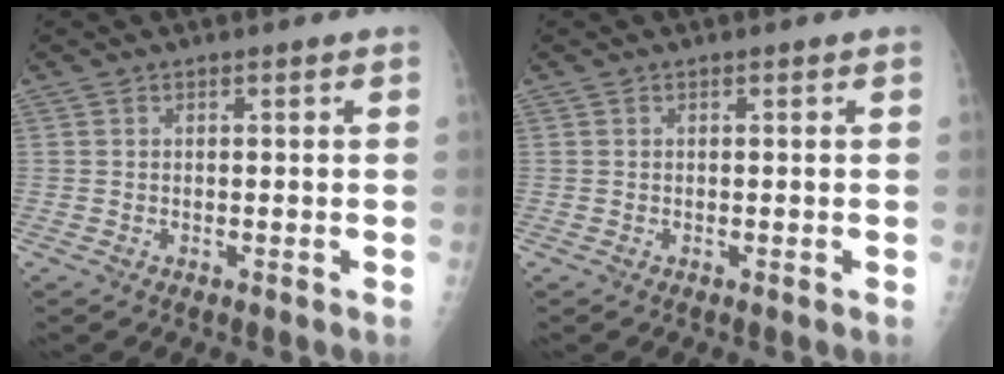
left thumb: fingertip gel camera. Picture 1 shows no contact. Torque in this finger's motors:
{"motor_torque": [0.00, 0.00, -0.05, -0.05, 0.00]}